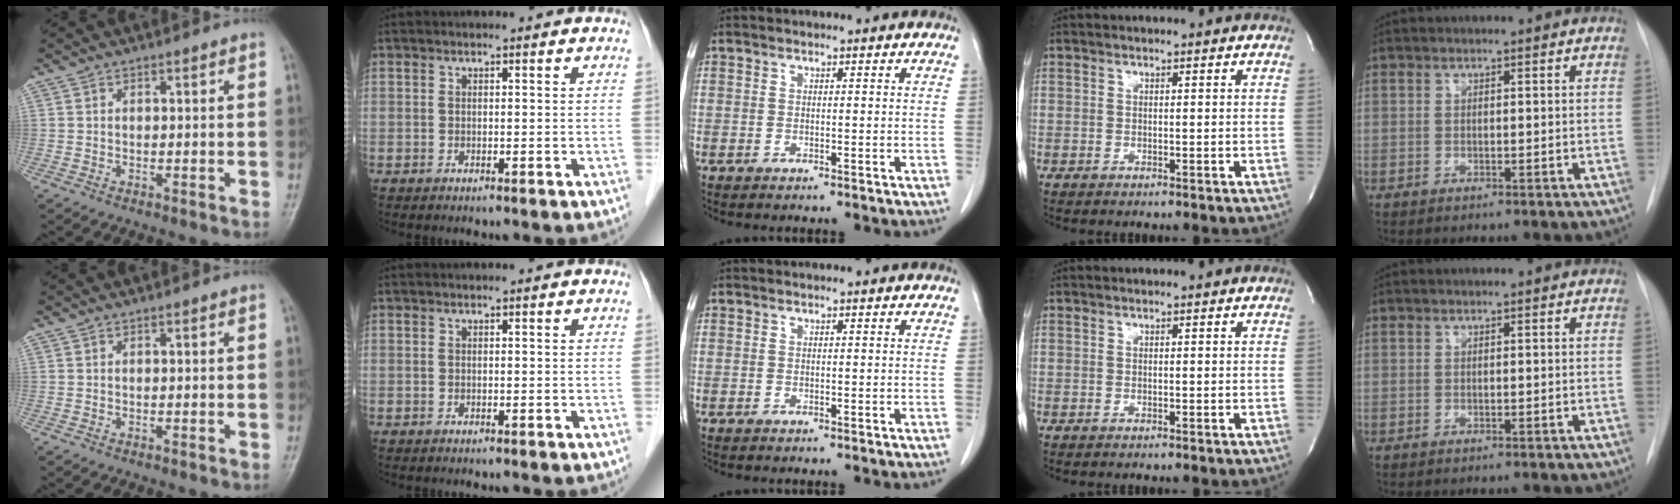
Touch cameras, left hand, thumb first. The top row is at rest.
{}